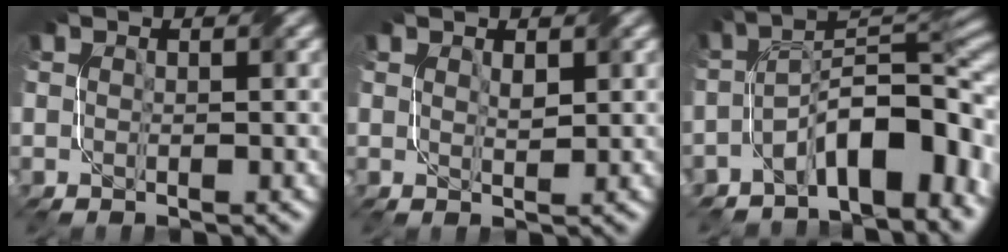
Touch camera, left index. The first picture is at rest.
{"total": 0.8, "force": [0.5, 0.4, 0.5], "torque": [-0.011, -0.004, 0.014]}
{"total": 9.7, "force": [-4.4, 3.9, 7.7], "torque": [-0.095, 0.018, -0.085]}